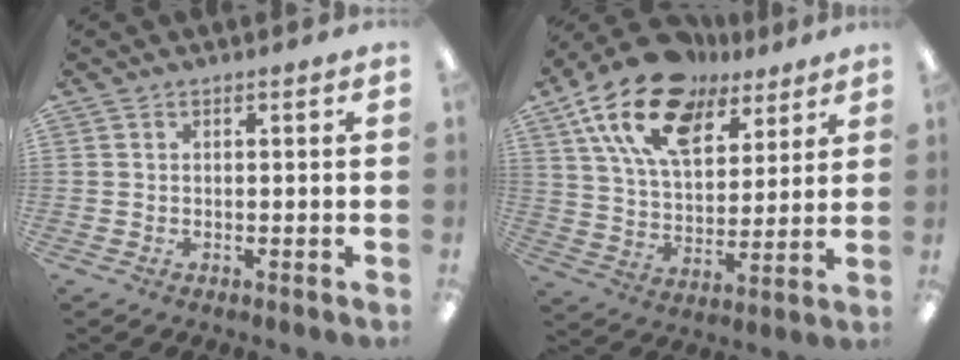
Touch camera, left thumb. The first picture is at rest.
{"total": 19.9, "force": [12.3, 10.9, 11.2], "torque": [-0.210, -0.051, 0.223]}